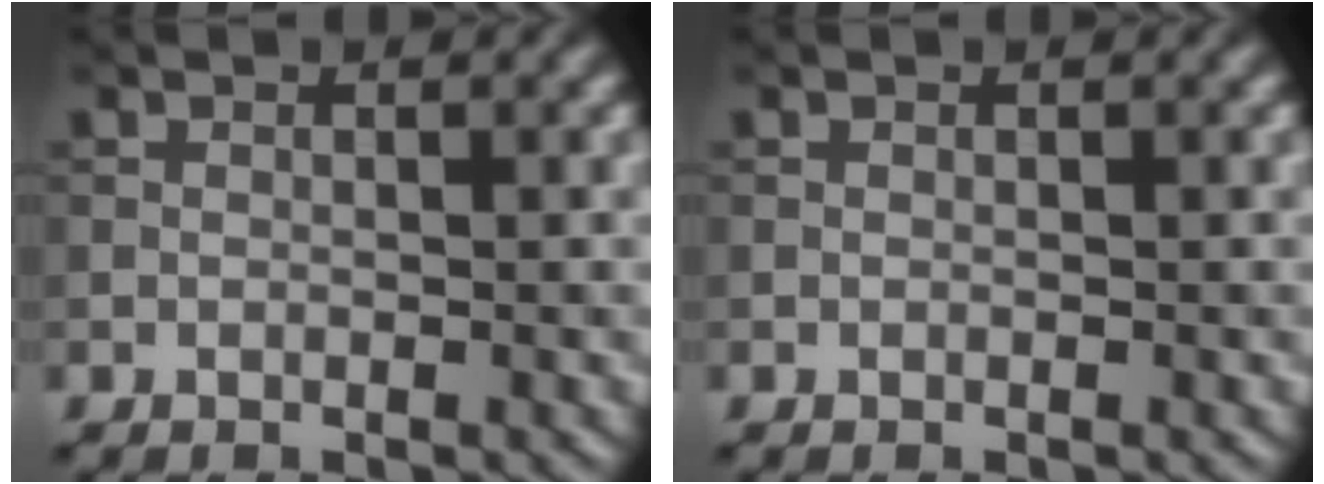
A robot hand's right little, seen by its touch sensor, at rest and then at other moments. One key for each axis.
{"total": 0.0}